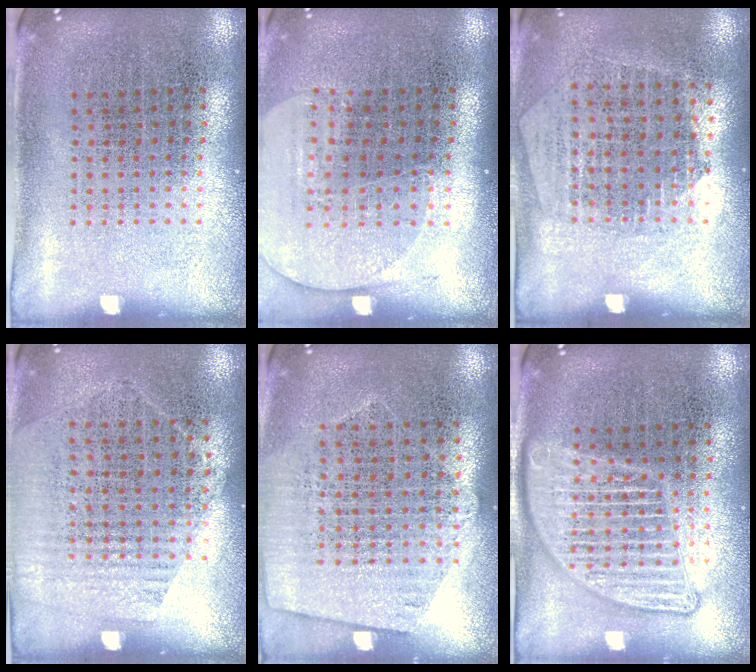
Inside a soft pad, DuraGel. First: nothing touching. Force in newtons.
{"total": 1.5, "press": 1.4, "slide": 0.6}
{"total": 1.2, "press": 1.1, "slide": 0.5}
{"total": 1.2, "press": 1.0, "slide": 0.7}
{"total": 1.3, "press": 1.1, "slide": 0.6}
{"total": 2.8, "press": 2.8, "slide": 0.3}